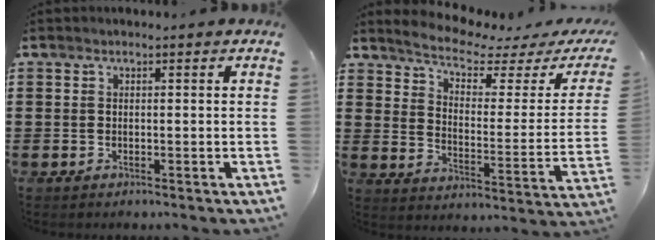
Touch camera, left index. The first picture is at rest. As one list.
[{"total": 4.8, "force": [4.2, 0.7, 2.2], "torque": [-0.060, -0.029, 0.064]}]